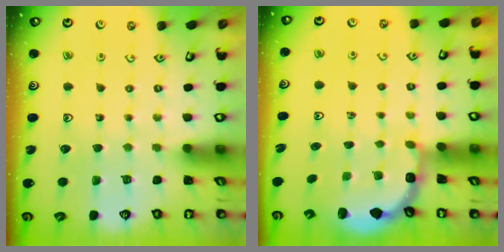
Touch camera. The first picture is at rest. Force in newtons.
{"total": 2.9, "press": 2.3, "slide": 1.8}